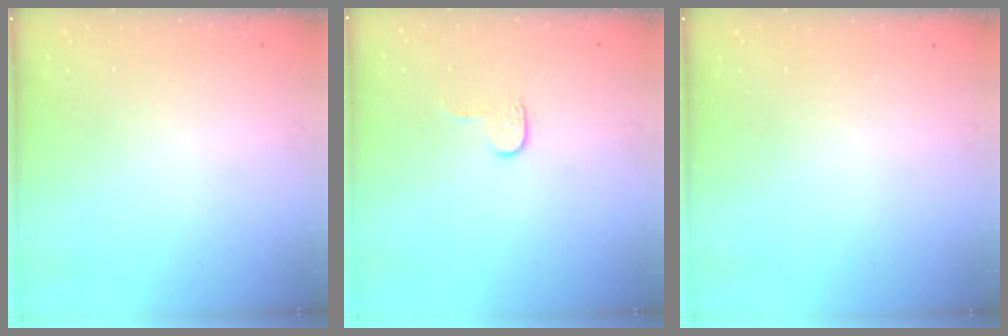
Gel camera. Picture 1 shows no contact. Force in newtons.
{"total": 3.9, "press": 3.9, "slide": 0.4}
{"total": 0.0}